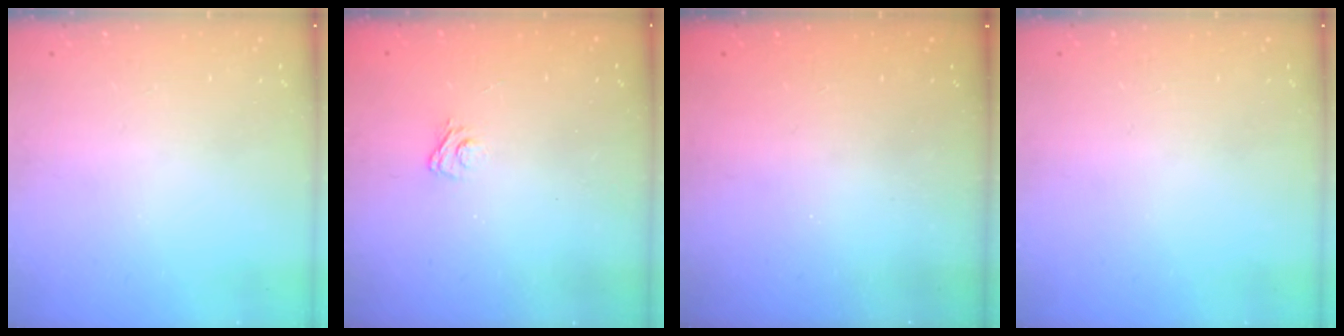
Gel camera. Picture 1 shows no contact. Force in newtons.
{"total": 2.9, "press": 2.6, "slide": 1.2}
{"total": 2.3, "press": 2.2, "slide": 0.8}
{"total": 0.0}